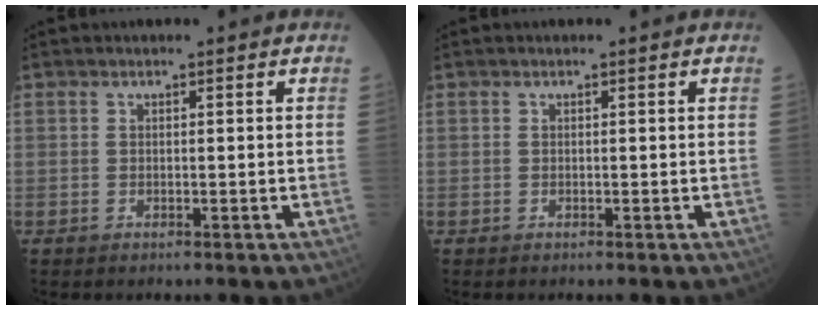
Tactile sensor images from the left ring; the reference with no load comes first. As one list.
[{"total": 0.0}]